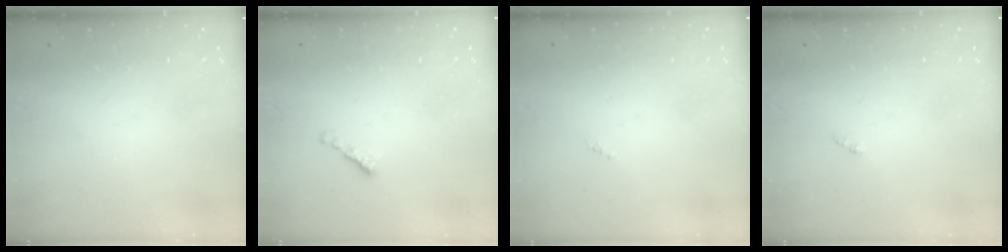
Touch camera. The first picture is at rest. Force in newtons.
{"total": 1.8, "press": 1.7, "slide": 0.6}
{"total": 0.0}
{"total": 0.7, "press": 0.7, "slide": 0.1}